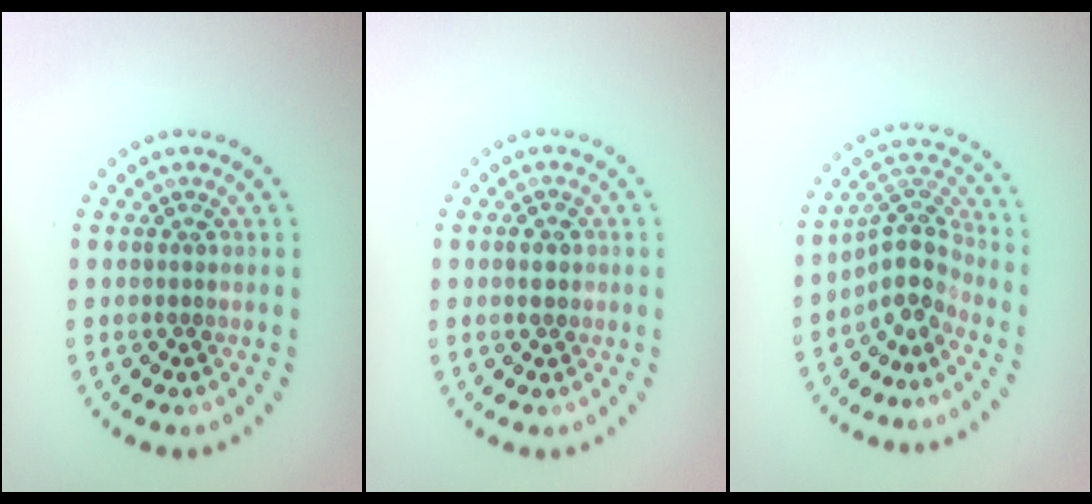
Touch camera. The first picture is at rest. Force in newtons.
{"total": 1.8, "press": 1.8, "slide": 0.1}
{"total": 3.9, "press": 2.8, "slide": 2.7}